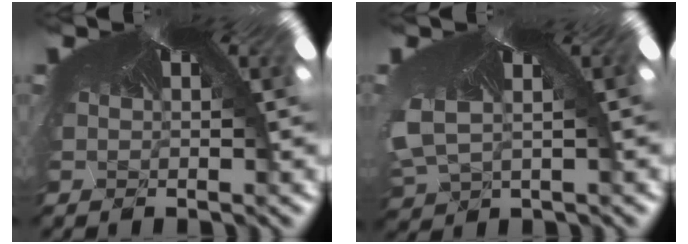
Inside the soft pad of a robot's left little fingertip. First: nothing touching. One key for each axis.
{"total": 2.6, "fx": -2.4, "fy": 0.6, "fz": -0.8, "tx": -0.037, "ty": -0.043, "tz": -0.004}